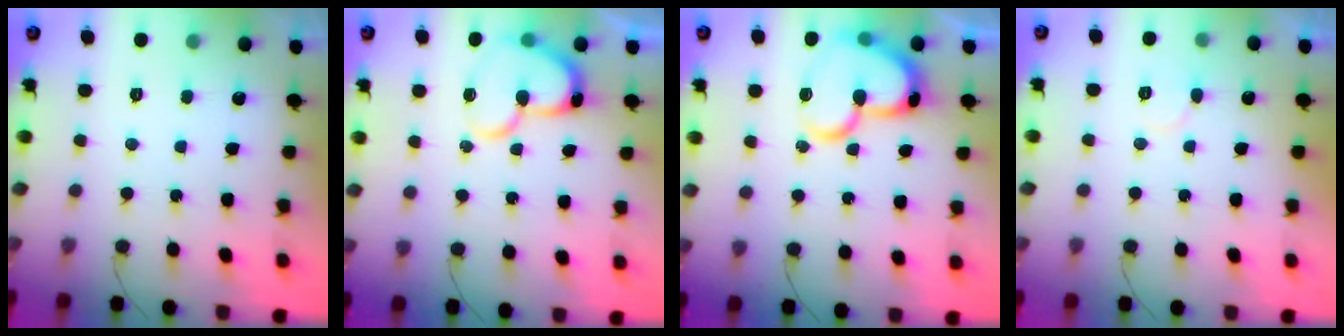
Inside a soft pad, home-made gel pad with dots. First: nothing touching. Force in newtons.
{"total": 14.0, "press": 13.9, "slide": 1.2}
{"total": 19.0, "press": 18.9, "slide": 2.0}
{"total": 6.0, "press": 6.0, "slide": 0.7}